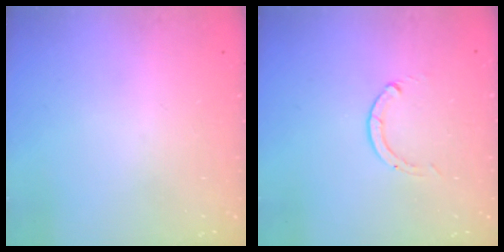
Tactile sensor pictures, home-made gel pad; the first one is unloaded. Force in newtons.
{"total": 0.0}